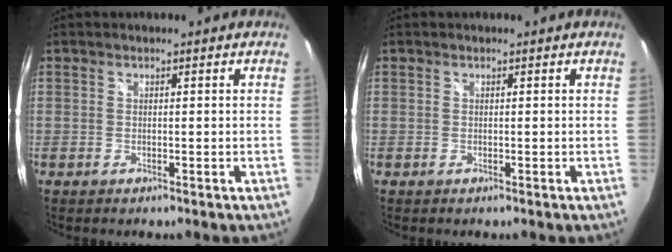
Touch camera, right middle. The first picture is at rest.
{"total": 0.0}